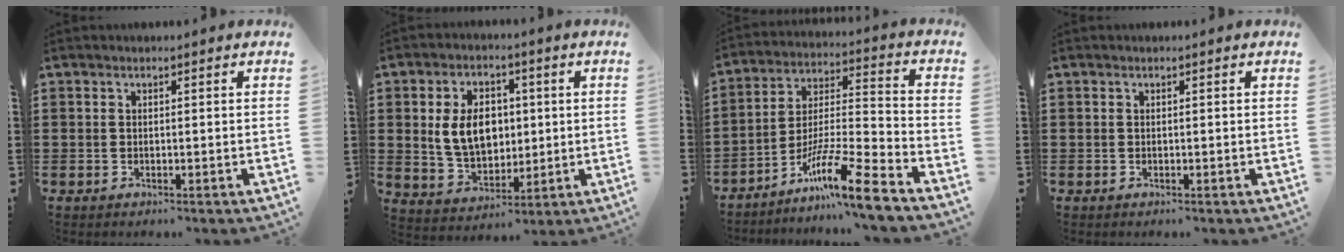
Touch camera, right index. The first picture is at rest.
{"total": 8.5, "force": [1.1, 6.0, 5.8], "torque": [-0.125, 0.009, 0.014]}
{"total": 12.0, "force": [-9.2, 0.1, 7.7], "torque": [-0.131, 0.006, -0.178]}
{"total": 0.0}